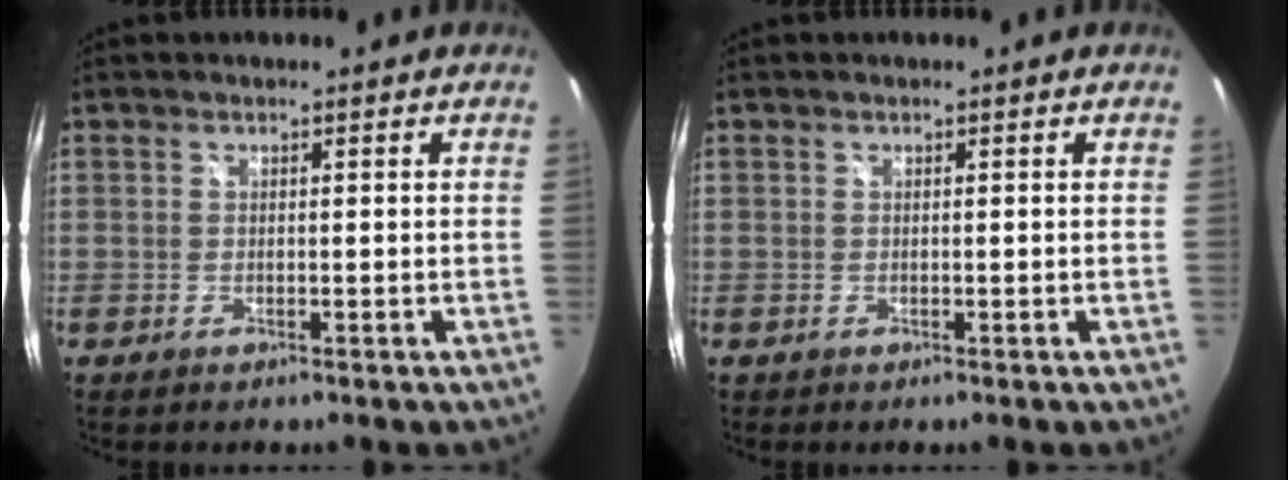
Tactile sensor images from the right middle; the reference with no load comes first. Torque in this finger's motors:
{"motor_torque": [0.34, -0.20, 0.03, 0.01]}